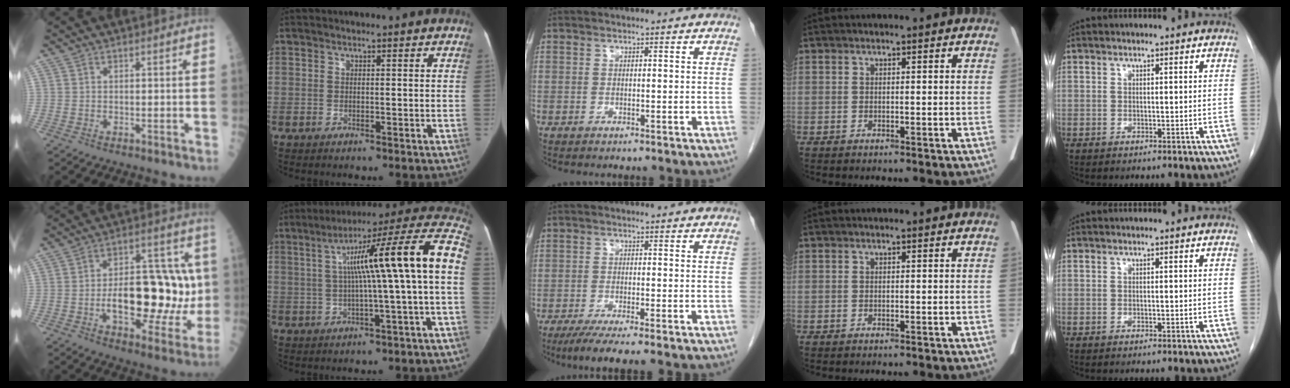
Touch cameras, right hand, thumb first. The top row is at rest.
{"thumb": {"total": 21.9, "force": [-1.3, 10.9, 19.0], "torque": [-0.245, 0.024, -0.010]}, "index": {"total": 17.5, "force": [1.3, -0.6, 17.5], "torque": [-0.242, 0.042, 0.010]}, "middle": {"total": 7.0, "force": [-5.3, 0.2, 4.5], "torque": [-0.067, -0.017, -0.081]}}